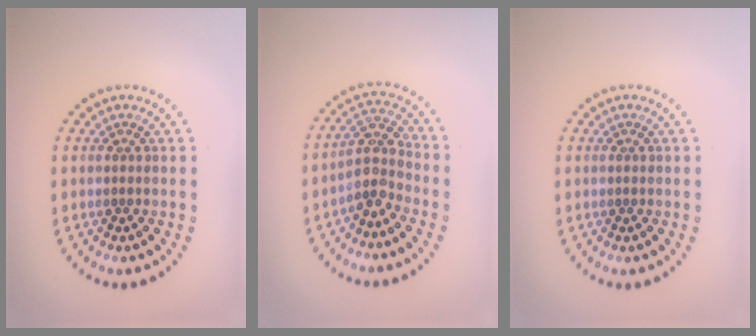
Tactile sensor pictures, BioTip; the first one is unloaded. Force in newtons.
{"total": 3.5, "press": 2.7, "slide": 2.2}
{"total": 0.0}